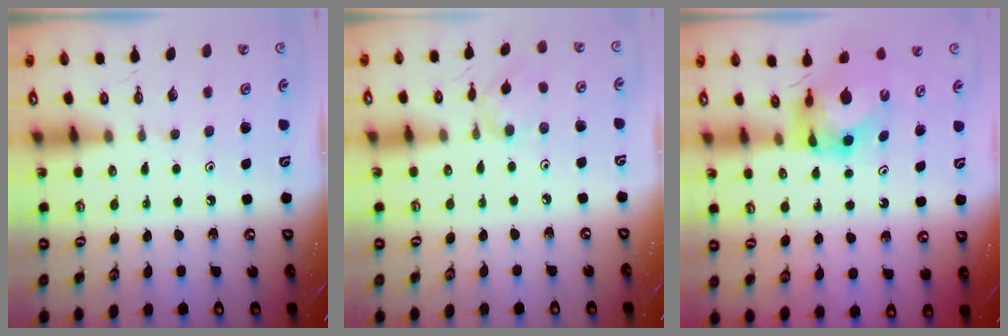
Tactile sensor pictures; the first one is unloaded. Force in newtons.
{"total": 2.9, "press": 2.9, "slide": 0.2}
{"total": 6.4, "press": 6.4, "slide": 0.6}